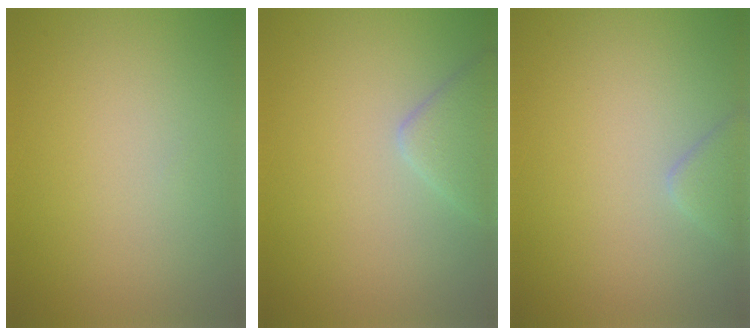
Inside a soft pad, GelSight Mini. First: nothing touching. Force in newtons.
{"total": 2.8, "press": 2.8, "slide": 0.1}
{"total": 1.7, "press": 1.7, "slide": 0.1}